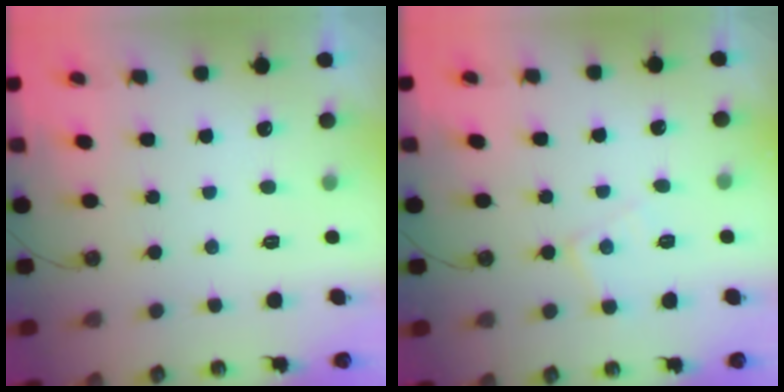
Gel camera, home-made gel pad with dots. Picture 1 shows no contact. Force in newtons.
{"total": 7.3, "press": 7.3, "slide": 0.5}